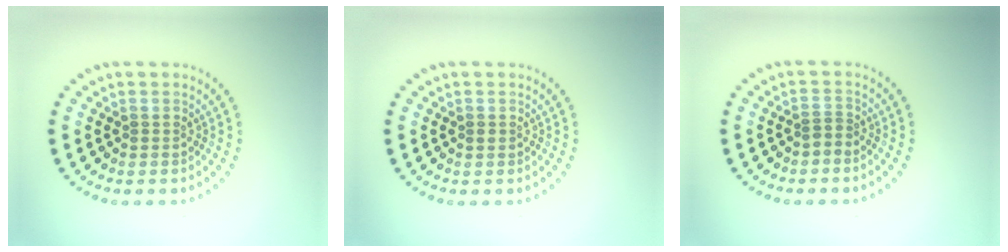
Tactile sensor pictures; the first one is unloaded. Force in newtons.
{"total": 0.7, "press": 0.7, "slide": 0.1}
{"total": 0.9, "press": 0.5, "slide": 0.8}